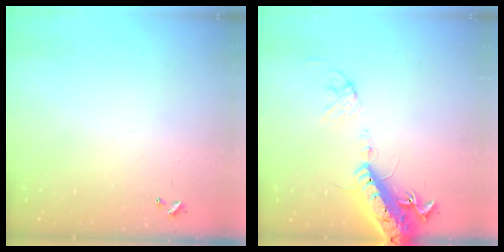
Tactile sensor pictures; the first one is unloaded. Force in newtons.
{"total": 18.0, "press": 17.6, "slide": 4.1}